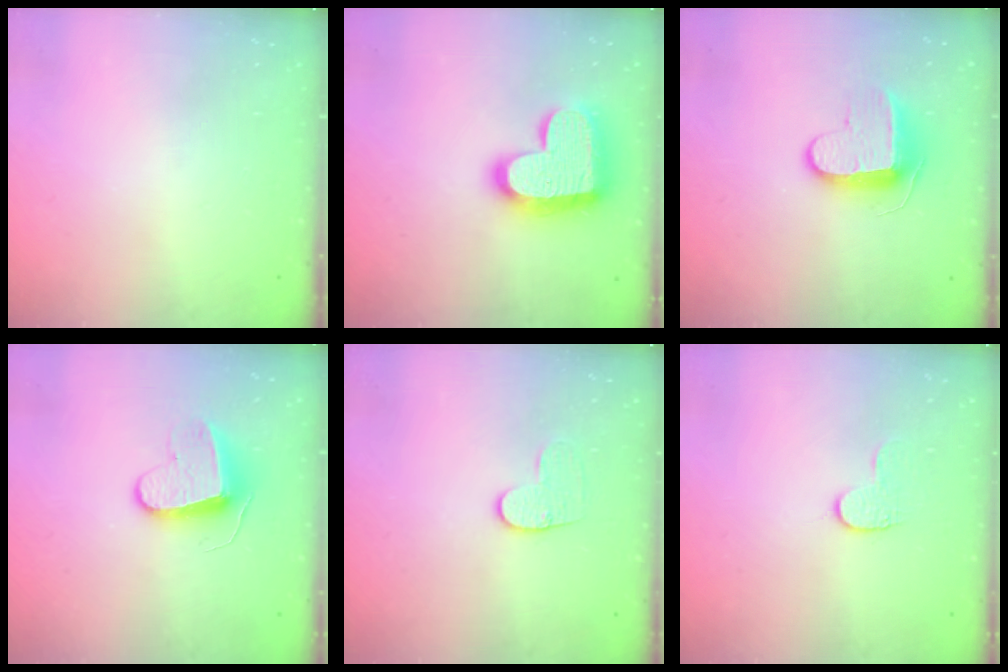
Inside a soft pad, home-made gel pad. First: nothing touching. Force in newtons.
{"total": 19.2, "press": 19.2, "slide": 1.3}
{"total": 10.5, "press": 10.4, "slide": 1.0}
{"total": 8.5, "press": 8.5, "slide": 0.3}
{"total": 7.0, "press": 7.0, "slide": 0.7}
{"total": 5.8, "press": 5.8, "slide": 0.5}